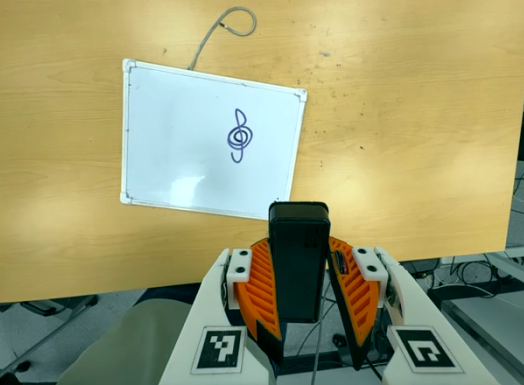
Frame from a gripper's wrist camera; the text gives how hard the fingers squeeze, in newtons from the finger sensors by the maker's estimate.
{"total": 8.3, "left": 6.7, "right": 9.9}